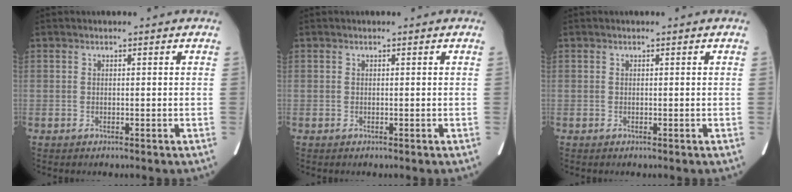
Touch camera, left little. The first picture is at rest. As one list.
[{"total": 0.0}, {"total": 0.0}]